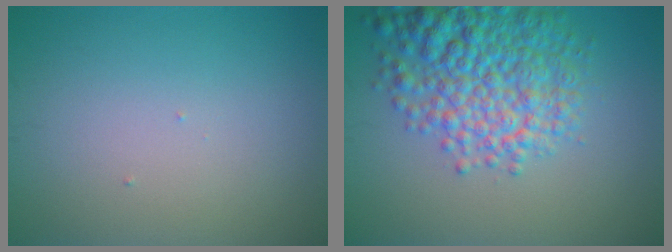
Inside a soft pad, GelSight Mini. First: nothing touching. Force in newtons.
{"total": 7.6, "press": 7.6, "slide": 0.3}